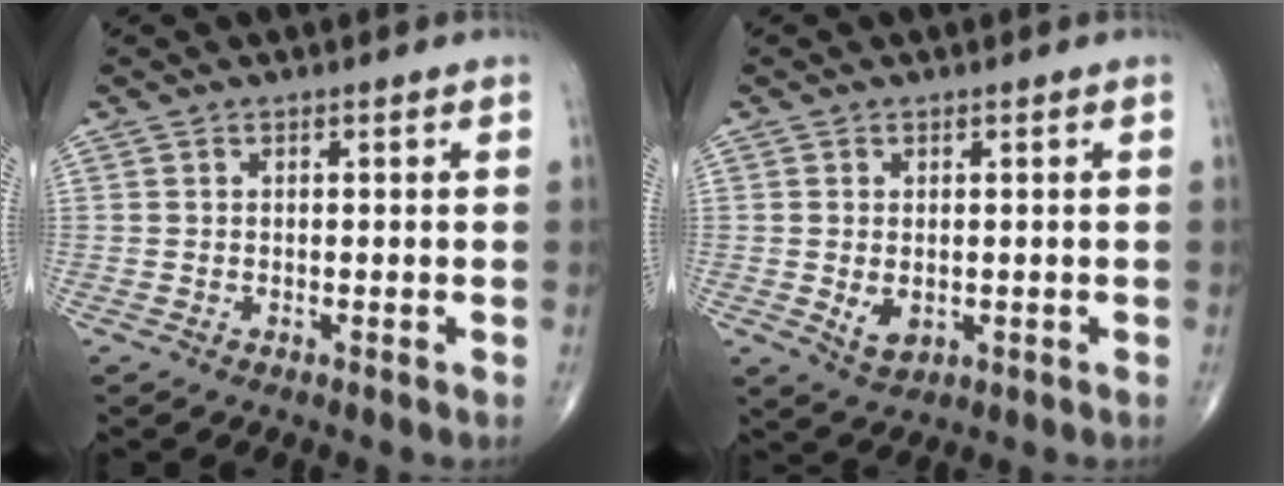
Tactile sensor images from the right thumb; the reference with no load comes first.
{"total": 3.7, "force": [-0.5, 2.5, 2.6], "torque": [-0.035, -0.005, 0.003]}